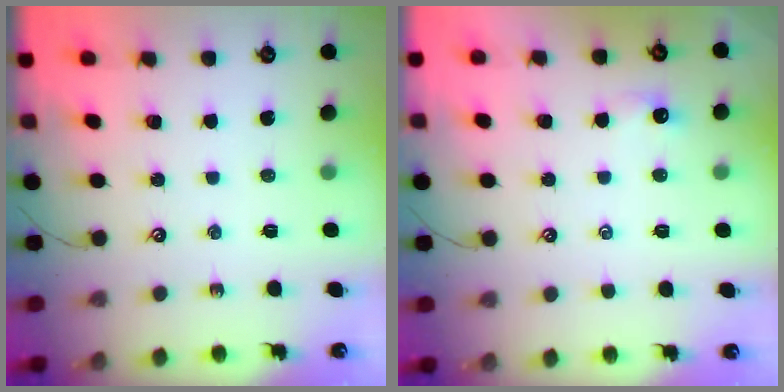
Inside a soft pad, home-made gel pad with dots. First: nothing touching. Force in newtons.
{"total": 0.7, "press": 0.5, "slide": 0.5}